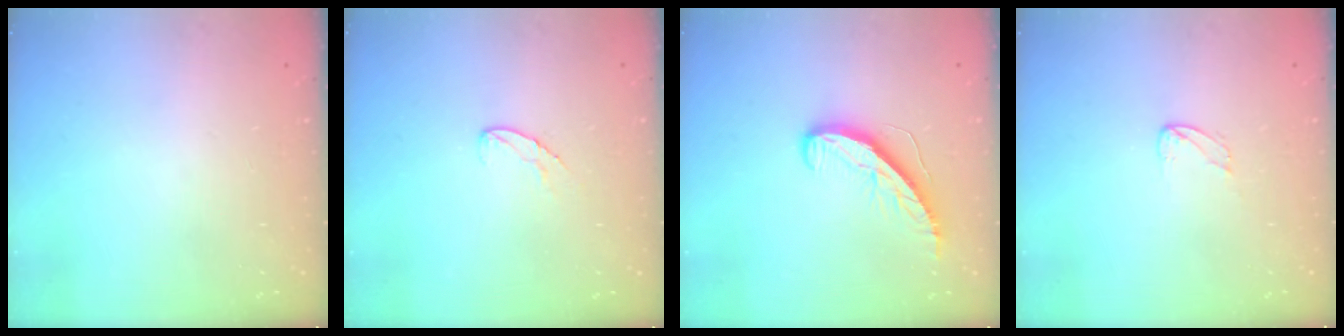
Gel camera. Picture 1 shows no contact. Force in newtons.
{"total": 6.3, "press": 6.3, "slide": 0.5}
{"total": 8.6, "press": 8.6, "slide": 0.5}
{"total": 2.4, "press": 2.4, "slide": 0.1}